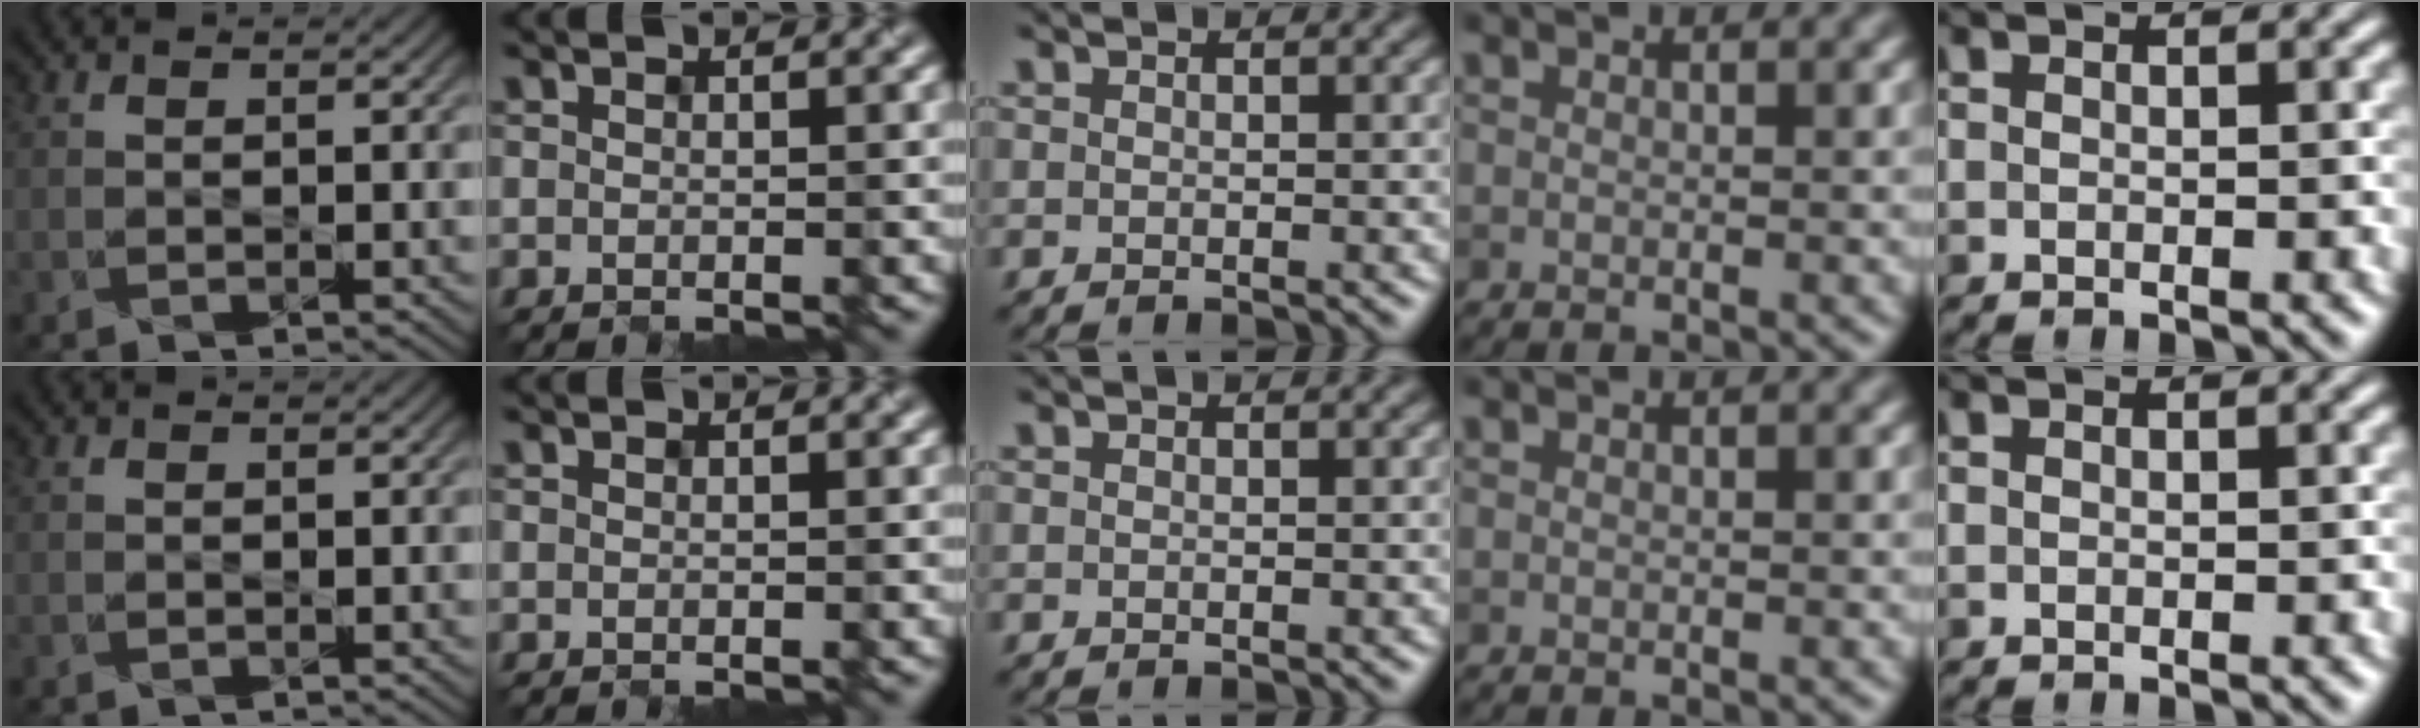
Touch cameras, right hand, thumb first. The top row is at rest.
{}